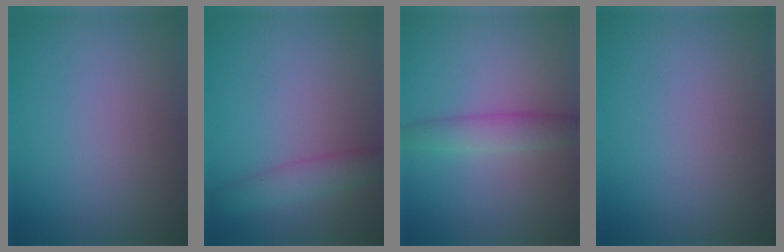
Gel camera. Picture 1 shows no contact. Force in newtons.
{"total": 2.9, "press": 2.9, "slide": 0.1}
{"total": 2.9, "press": 2.9, "slide": 0.1}
{"total": 0.0}